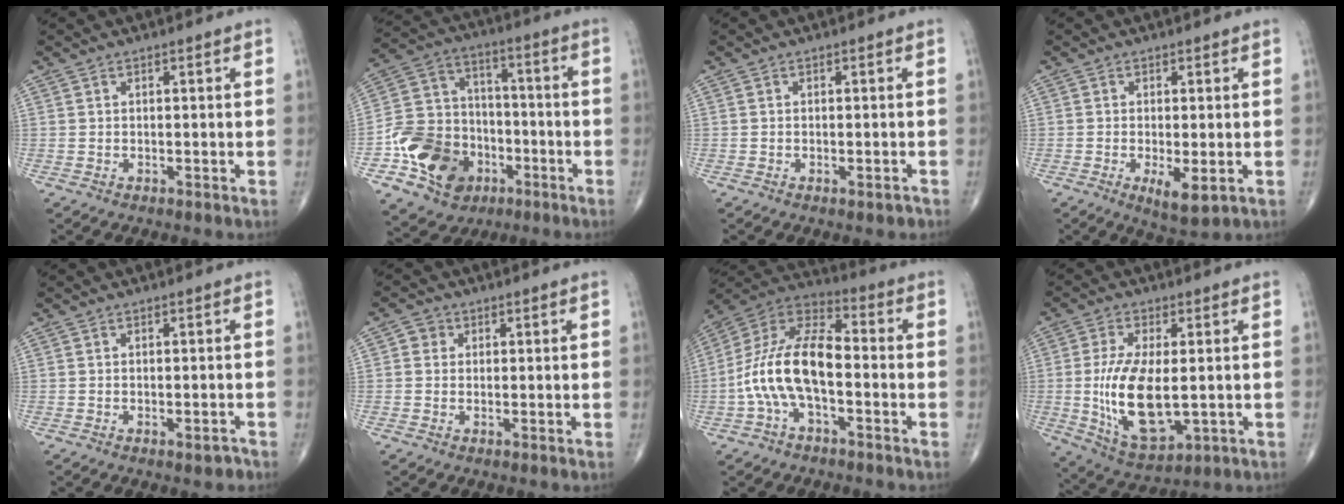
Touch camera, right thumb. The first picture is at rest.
{"total": 17.5, "force": [-6.8, 13.9, 8.3], "torque": [-0.124, 0.060, -0.115]}
{"total": 1.2, "force": [-0.7, 0.4, 0.9], "torque": [-0.011, 0.000, -0.008]}
{"total": 5.1, "force": [-1.4, 1.7, 4.6], "torque": [-0.079, -0.015, -0.019]}
{"total": 1.7, "force": [-1.0, 0.7, 1.2], "torque": [-0.014, 0.005, -0.012]}
{"total": 2.4, "force": [0.5, 2.3, 0.8], "torque": [0.001, 0.003, 0.002]}
{"total": 15.1, "force": [-2.9, 7.4, 12.9], "torque": [-0.253, 0.045, -0.062]}
{"total": 14.7, "force": [-1.0, 6.7, 13.0], "torque": [-0.246, -0.020, -0.003]}